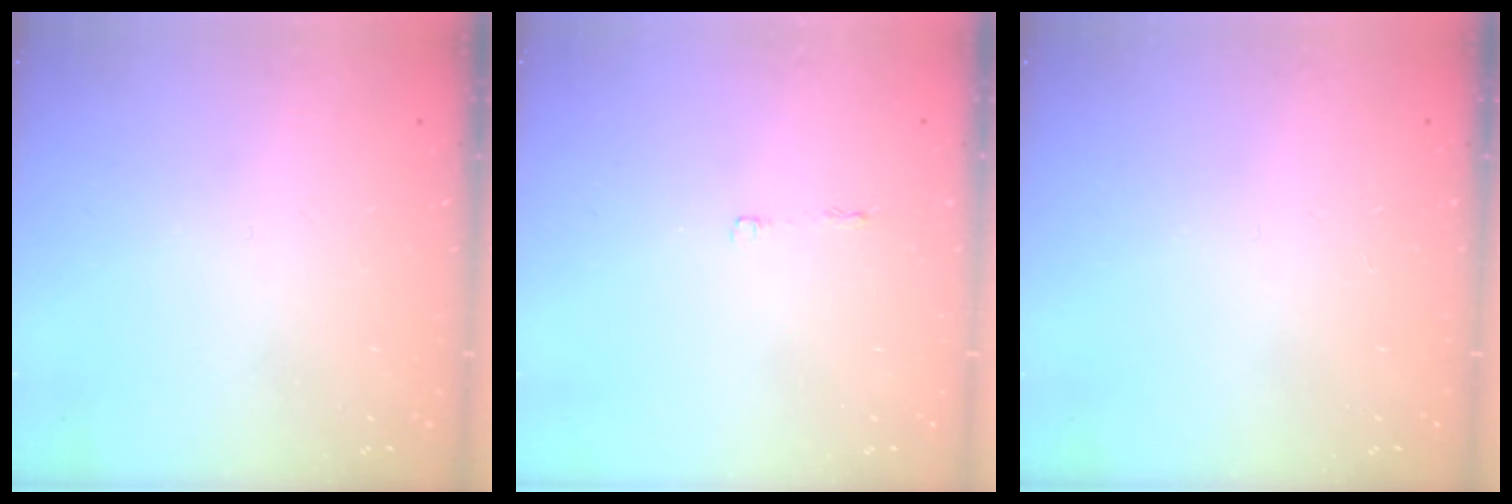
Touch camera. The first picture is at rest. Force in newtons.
{"total": 2.5, "press": 2.4, "slide": 0.4}
{"total": 0.0}